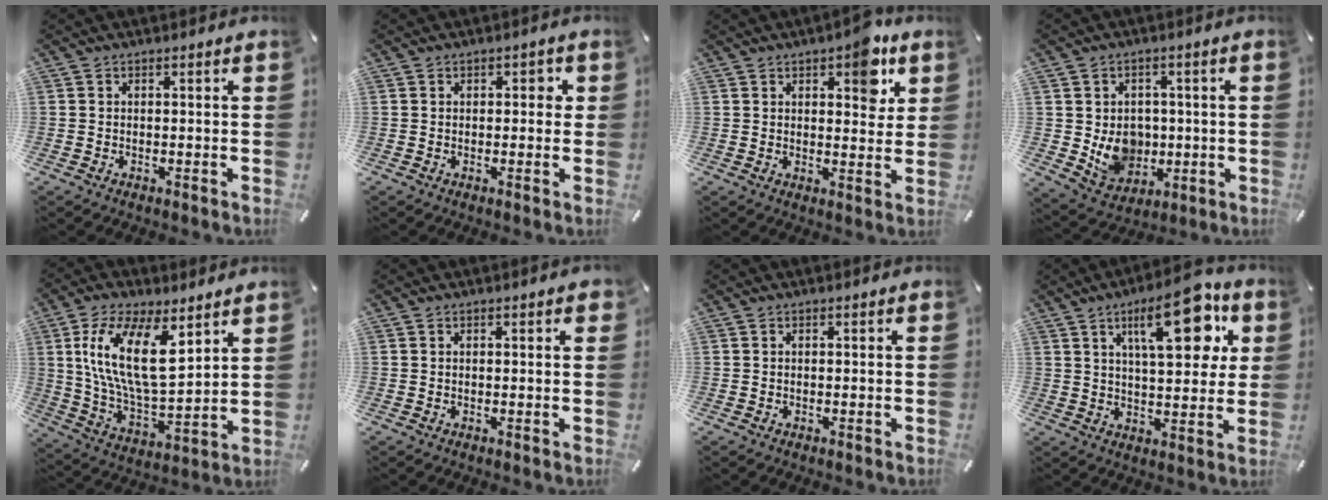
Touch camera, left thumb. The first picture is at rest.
{"total": 1.5, "force": [0.2, 1.2, 0.9], "torque": [-0.003, 0.002, -0.004]}
{"total": 8.9, "force": [4.8, 4.5, 5.9], "torque": [-0.053, -0.027, 0.075]}
{"total": 8.9, "force": [0.2, 8.2, 3.5], "torque": [-0.065, -0.007, 0.012]}
{"total": 17.7, "force": [7.7, 7.7, 13.9], "torque": [-0.293, -0.032, 0.129]}
{"total": 0.8, "force": [0.3, 0.2, 0.7], "torque": [-0.005, 0.000, 0.003]}
{"total": 0.0}
{"total": 18.4, "force": [8.0, 7.5, 14.8], "torque": [-0.209, -0.020, 0.121]}